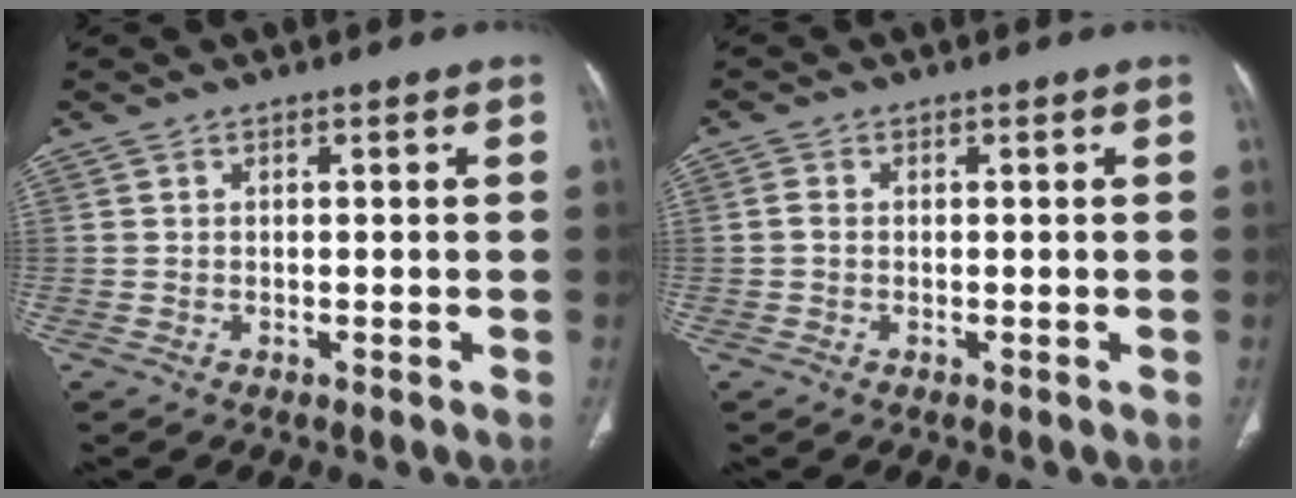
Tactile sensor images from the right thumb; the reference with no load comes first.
{"total": 1.2, "force": [-0.1, 1.0, 0.7], "torque": [-0.012, 0.001, -0.003]}